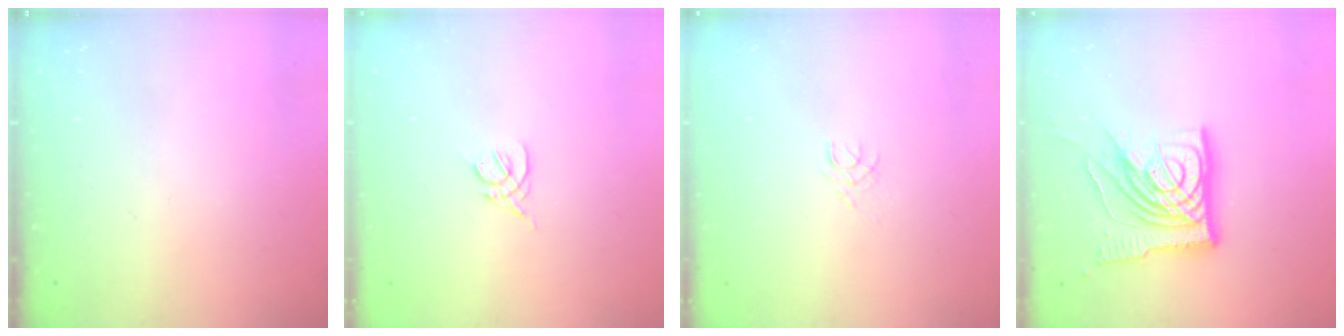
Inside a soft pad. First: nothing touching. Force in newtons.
{"total": 2.2, "press": 2.1, "slide": 0.6}
{"total": 2.4, "press": 2.4, "slide": 0.3}
{"total": 18.0, "press": 17.9, "slide": 1.8}